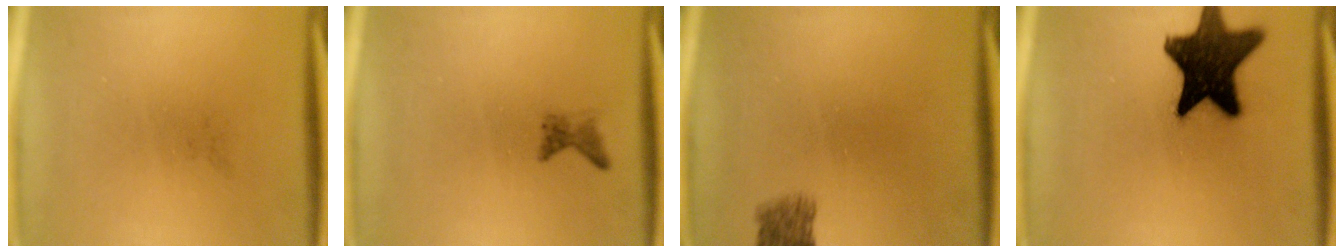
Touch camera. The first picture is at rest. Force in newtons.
{"total": 1.2}
{"total": 2.9}
{"total": 16.8}